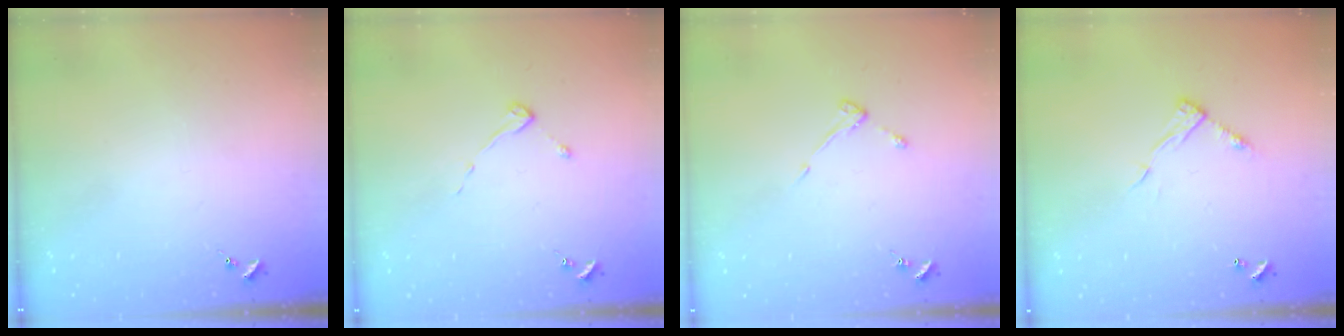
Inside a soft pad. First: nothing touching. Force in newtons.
{"total": 2.9, "press": 2.8, "slide": 0.3}
{"total": 2.8, "press": 2.8, "slide": 0.3}
{"total": 7.6, "press": 7.6, "slide": 0.1}